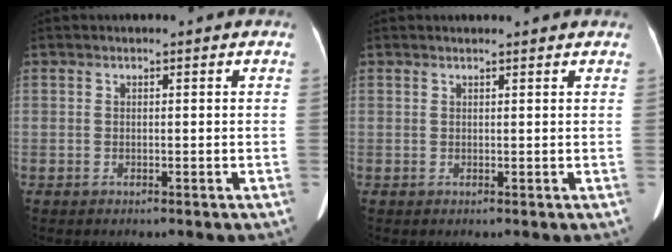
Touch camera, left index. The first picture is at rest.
{"total": 2.3, "force": [2.2, 0.3, 0.6], "torque": [-0.013, 0.014, 0.023]}